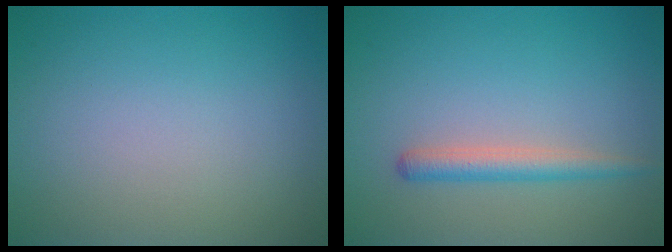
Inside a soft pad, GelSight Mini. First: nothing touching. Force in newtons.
{"total": 2.2, "press": 2.2, "slide": 0.1}